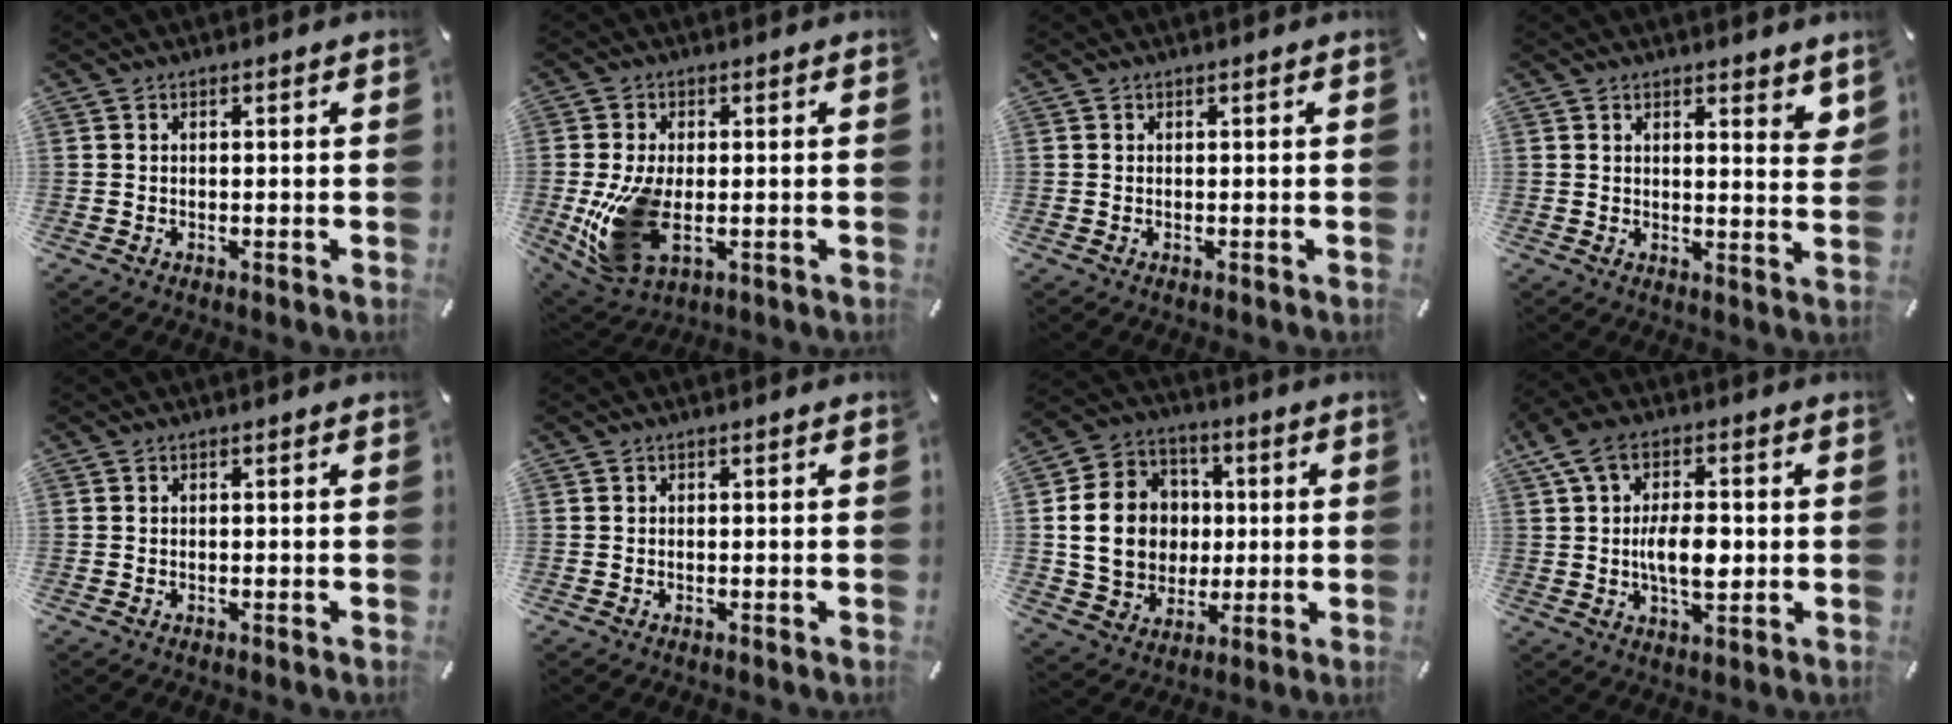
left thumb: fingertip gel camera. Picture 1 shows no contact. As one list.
[{"total": 12.2, "force": [-1.4, 7.2, 9.7], "torque": [-0.205, -0.014, -0.019]}, {"total": 0.0}, {"total": 3.5, "force": [3.1, 0.7, 1.5], "torque": [-0.014, -0.024, 0.051]}, {"total": 0.0}, {"total": 0.0}, {"total": 16.3, "force": [0.6, 14.3, 7.7], "torque": [-0.157, 0.015, 0.019]}, {"total": 11.2, "force": [0.2, 6.3, 9.2], "torque": [-0.169, 0.000, -0.004]}]